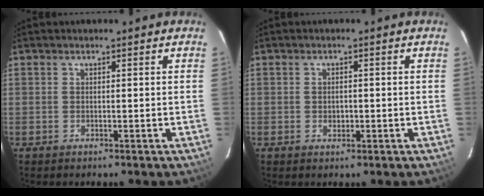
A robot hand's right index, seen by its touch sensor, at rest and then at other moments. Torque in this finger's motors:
{"motor_torque": [-0.03, 0.03, -0.02, -0.01]}